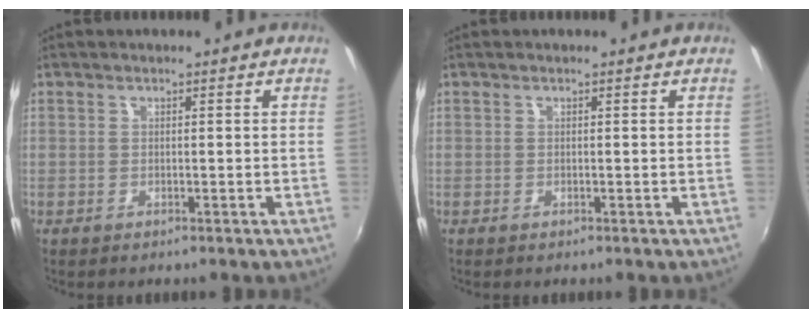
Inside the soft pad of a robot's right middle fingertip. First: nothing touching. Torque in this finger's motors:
{"motor_torque": [0.05, -0.01, 0.08, 0.01]}